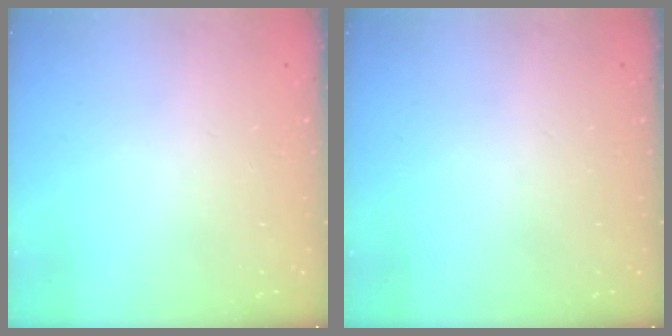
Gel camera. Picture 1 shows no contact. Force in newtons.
{"total": 0.0}